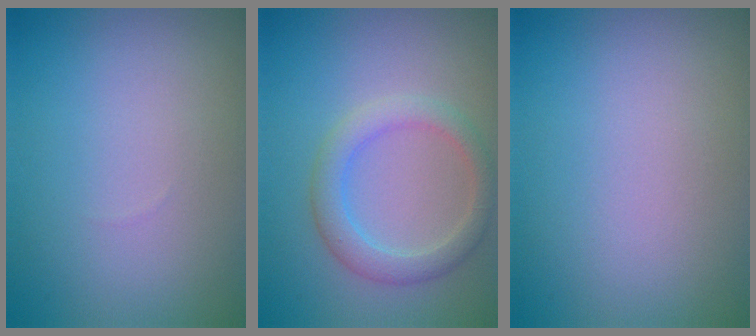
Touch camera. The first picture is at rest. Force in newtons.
{"total": 3.1, "press": 3.1, "slide": 0.1}
{"total": 0.0}